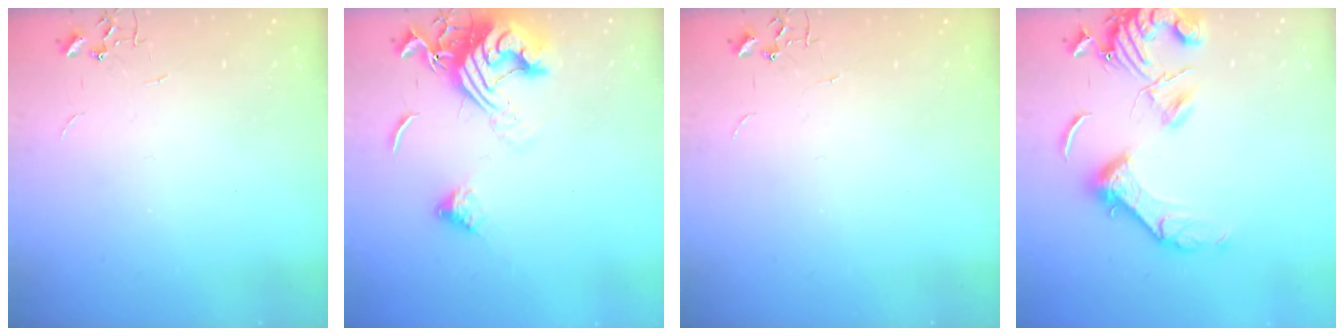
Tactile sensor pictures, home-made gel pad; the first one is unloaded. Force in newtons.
{"total": 15.1, "press": 15.0, "slide": 1.7}
{"total": 0.0}
{"total": 15.1, "press": 15.0, "slide": 1.8}